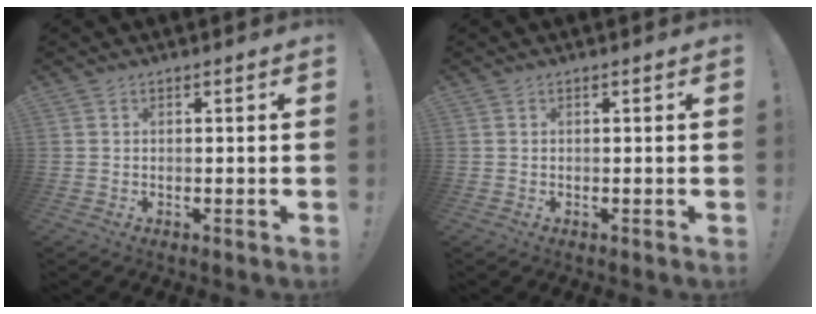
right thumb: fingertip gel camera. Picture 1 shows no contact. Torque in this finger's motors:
{"motor_torque": [0.00, 0.00, 0.00, 0.00, 0.03]}